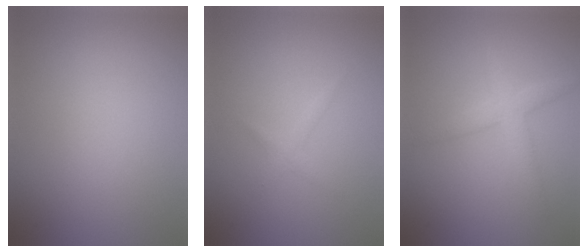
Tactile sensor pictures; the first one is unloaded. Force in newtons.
{"total": 1.0, "press": 1.0, "slide": 0.1}
{"total": 2.5, "press": 2.5, "slide": 0.1}